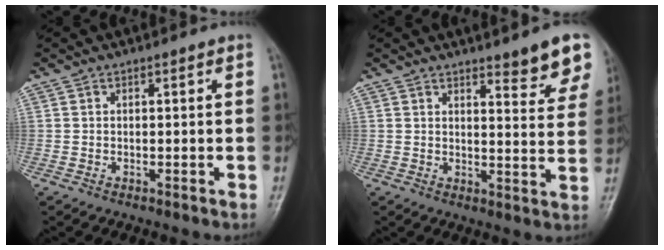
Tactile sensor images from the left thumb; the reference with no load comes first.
{"total": 7.7, "force": [5.7, 1.8, 4.8], "torque": [-0.037, -0.041, 0.069]}